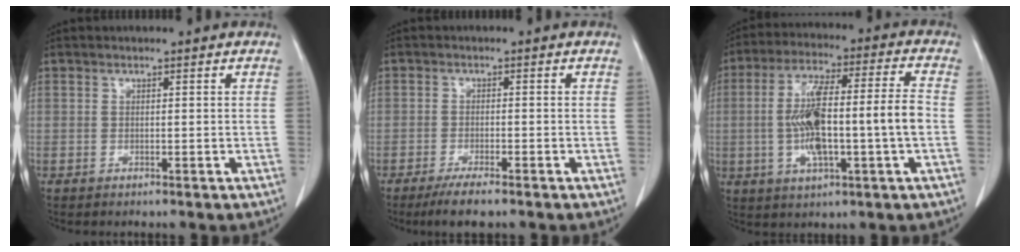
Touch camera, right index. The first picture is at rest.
{"total": 3.9, "force": [-2.9, 0.7, 2.6], "torque": [-0.051, -0.007, -0.050]}
{"total": 14.7, "force": [-1.6, 1.6, 14.5], "torque": [-0.271, 0.017, -0.026]}